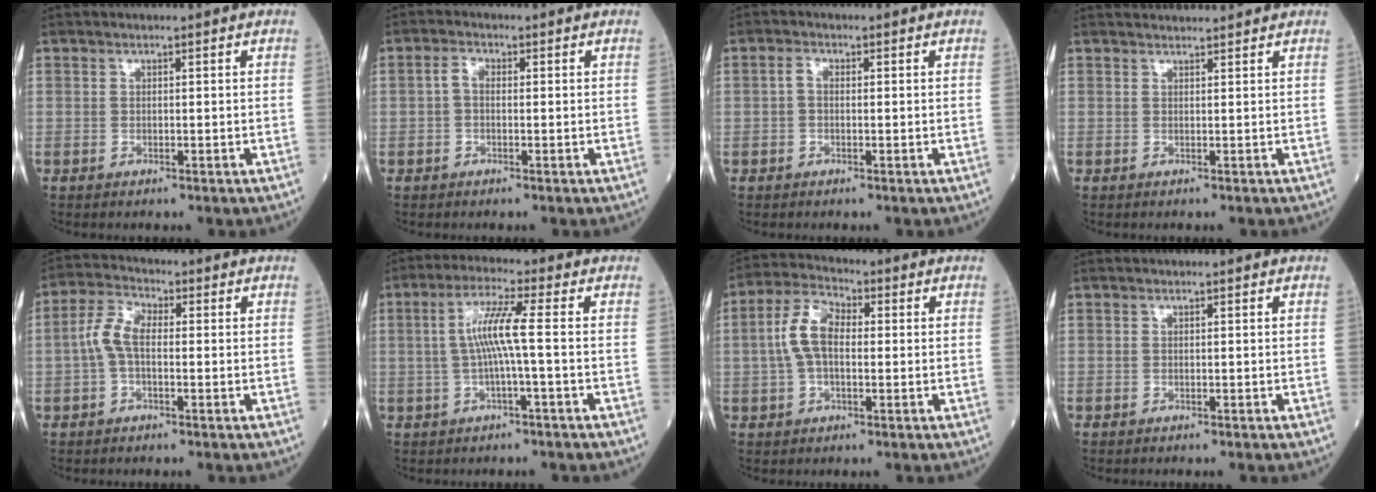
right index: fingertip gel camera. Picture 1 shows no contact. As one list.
[{"total": 1.7, "force": [-0.1, 1.0, 1.4], "torque": [-0.026, 0.007, -0.005]}, {"total": 1.4, "force": [-0.1, 0.8, 1.1], "torque": [-0.021, 0.005, -0.005]}, {"total": 3.0, "force": [3.0, 0.0, 0.3], "torque": [-0.011, 0.029, 0.040]}, {"total": 5.2, "force": [-0.4, 2.4, 4.6], "torque": [-0.103, 0.017, -0.011]}, {"total": 6.2, "force": [-0.1, -0.4, 6.2], "torque": [-0.124, 0.014, -0.003]}, {"total": 7.2, "force": [0.3, 3.6, 6.2], "torque": [-0.140, 0.025, 0.000]}, {"total": 0.0}]